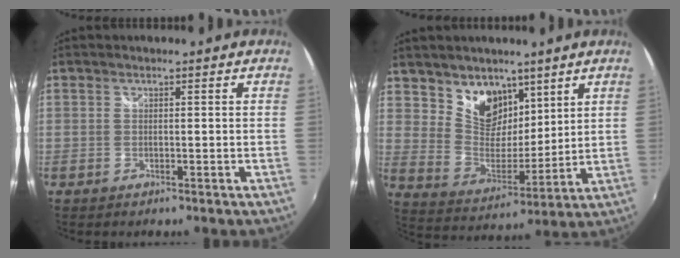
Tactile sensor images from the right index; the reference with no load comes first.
{"total": 11.0, "force": [7.2, 7.3, 4.0], "torque": [-0.068, -0.012, 0.140]}